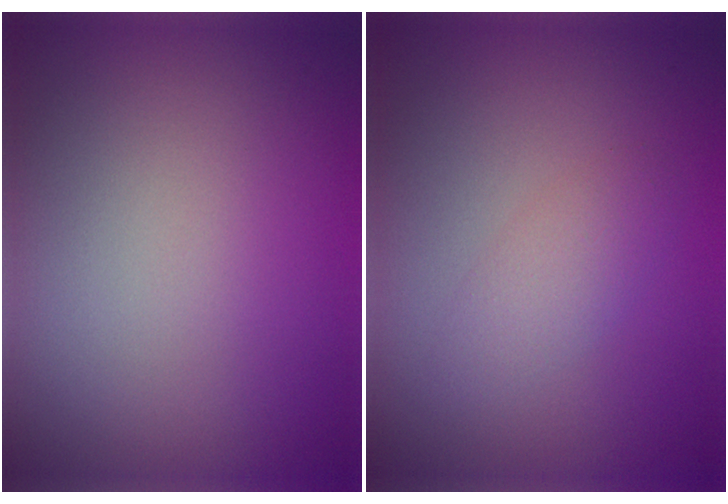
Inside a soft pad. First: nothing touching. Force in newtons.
{"total": 1.9, "press": 1.9, "slide": 0.2}